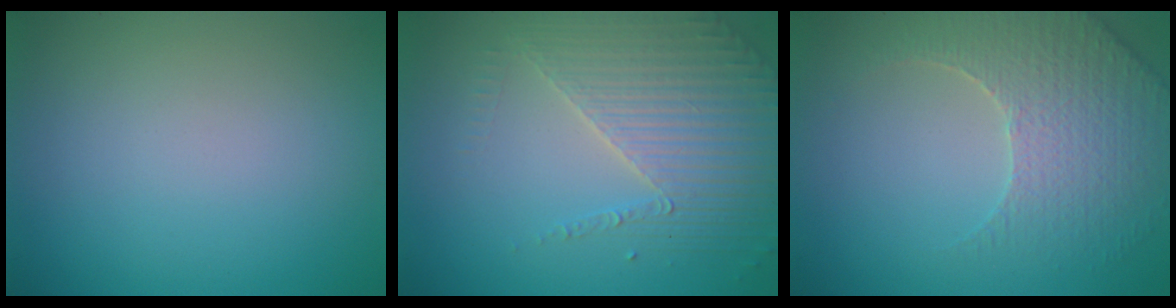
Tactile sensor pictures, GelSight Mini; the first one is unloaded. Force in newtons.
{"total": 3.9, "press": 3.7, "slide": 1.3}
{"total": 3.8, "press": 3.7, "slide": 0.8}